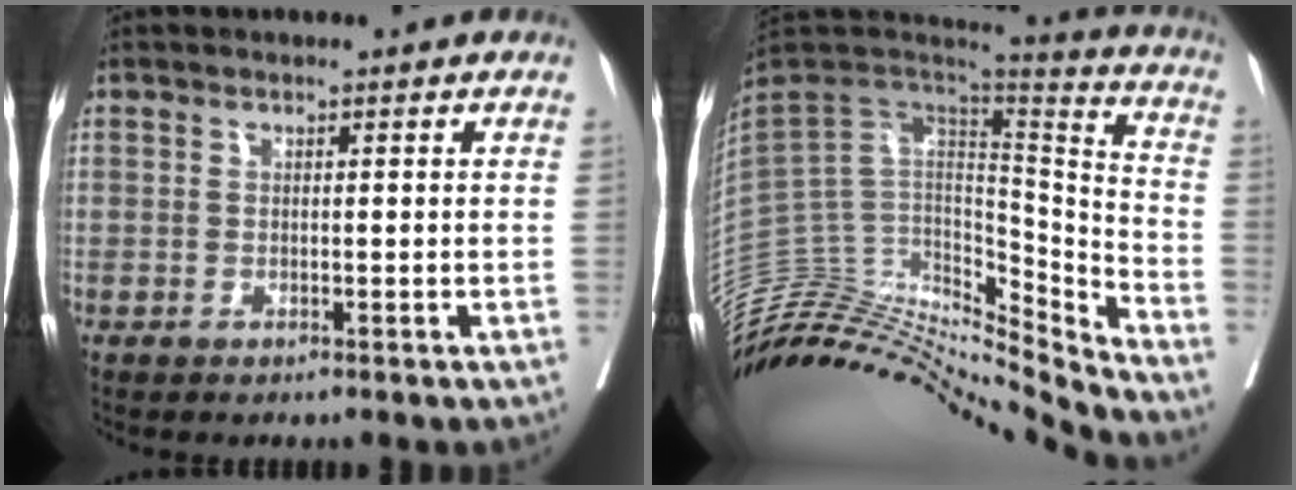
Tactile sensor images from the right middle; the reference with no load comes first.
{"total": 29.6, "force": [-28.3, 3.6, 8.0], "torque": [-0.147, 0.014, -0.443]}